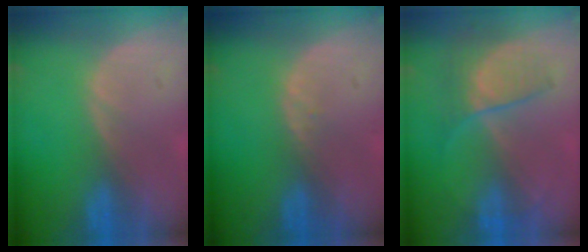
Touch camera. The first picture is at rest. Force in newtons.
{"total": 0.7, "press": 0.6, "slide": 0.2}
{"total": 6.8, "press": 6.0, "slide": 3.3}